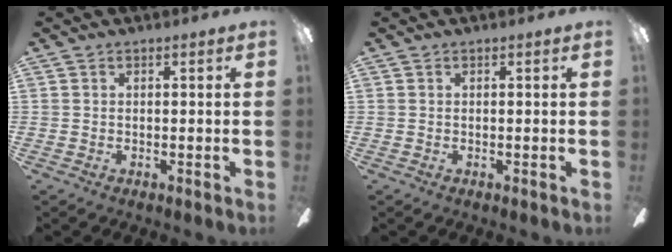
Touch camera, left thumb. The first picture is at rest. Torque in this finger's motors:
{"motor_torque": [-0.02, 0.02, -0.01, 0.08, 0.00]}